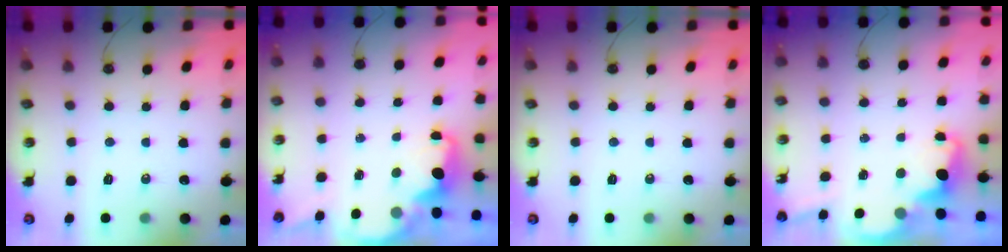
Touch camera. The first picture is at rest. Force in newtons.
{"total": 2.3, "press": 2.1, "slide": 0.9}
{"total": 0.0}
{"total": 3.5, "press": 3.4, "slide": 0.7}